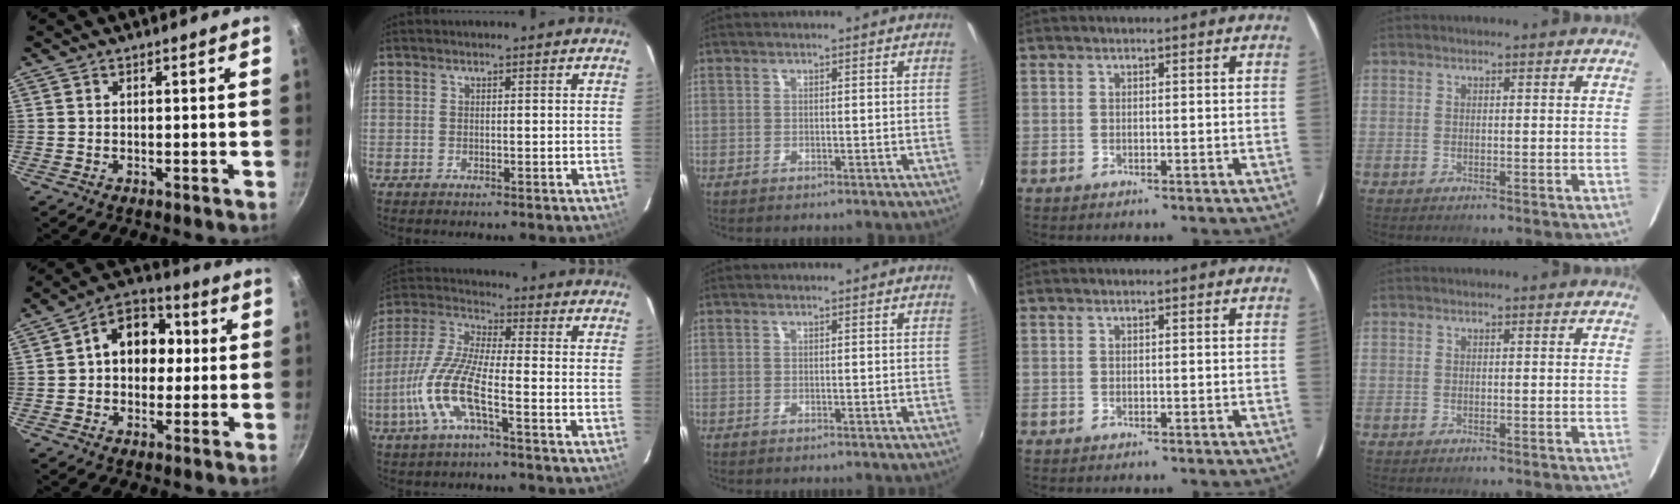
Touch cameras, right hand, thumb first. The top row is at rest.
{"thumb": {"total": 12.0, "force": [1.2, 9.2, 7.6], "torque": [-0.064, 0.028, 0.000]}, "index": {"total": 11.7, "force": [-4.8, 2.1, 10.5], "torque": [-0.234, -0.004, -0.099]}}